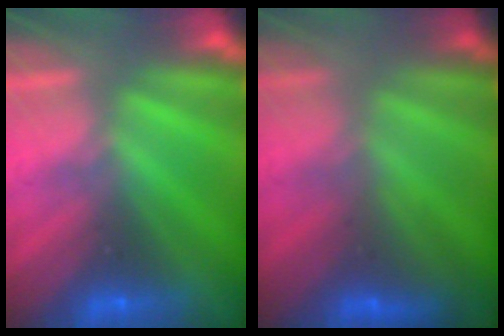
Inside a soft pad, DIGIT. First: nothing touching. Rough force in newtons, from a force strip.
{"total": 3.0}